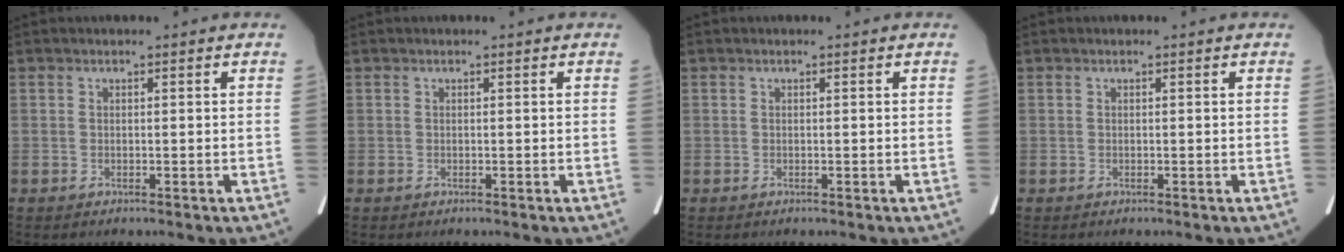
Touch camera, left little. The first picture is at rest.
{"total": 0.0}
{"total": 0.0}
{"total": 0.0}